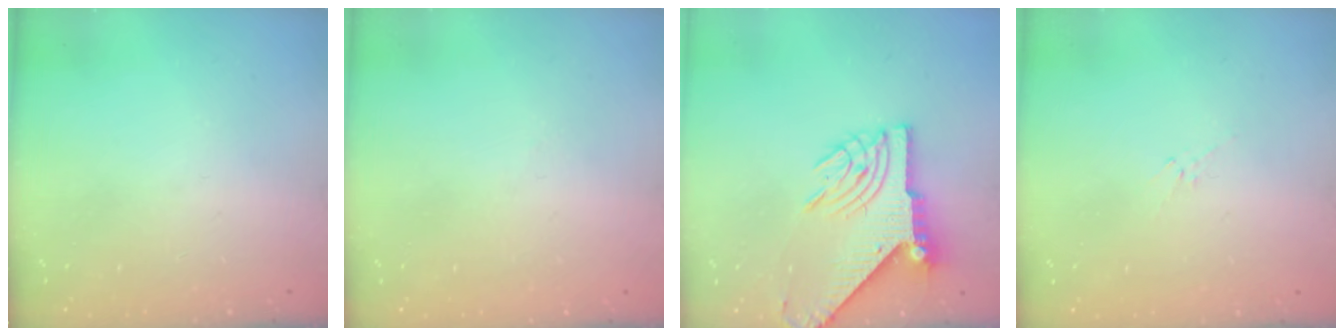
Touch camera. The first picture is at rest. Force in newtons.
{"total": 1.8, "press": 1.6, "slide": 0.6}
{"total": 9.8, "press": 9.7, "slide": 1.3}
{"total": 2.1, "press": 2.0, "slide": 0.6}